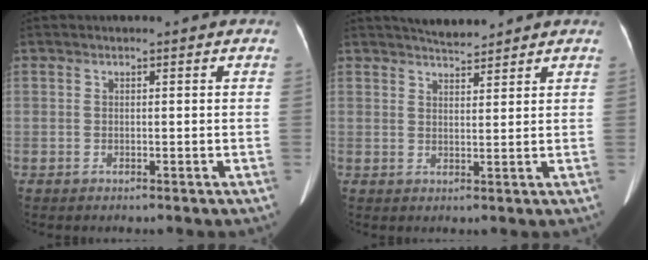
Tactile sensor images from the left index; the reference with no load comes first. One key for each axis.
{"total": 3.9, "fx": 3.7, "fy": 0.4, "fz": 1.1, "tx": -0.019, "ty": 0.011, "tz": 0.064}